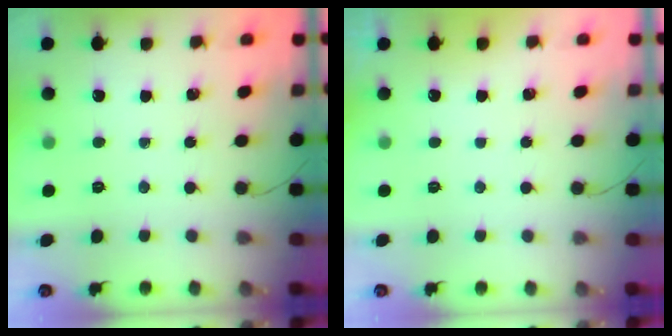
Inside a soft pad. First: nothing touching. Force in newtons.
{"total": 2.9, "press": 2.9, "slide": 0.1}